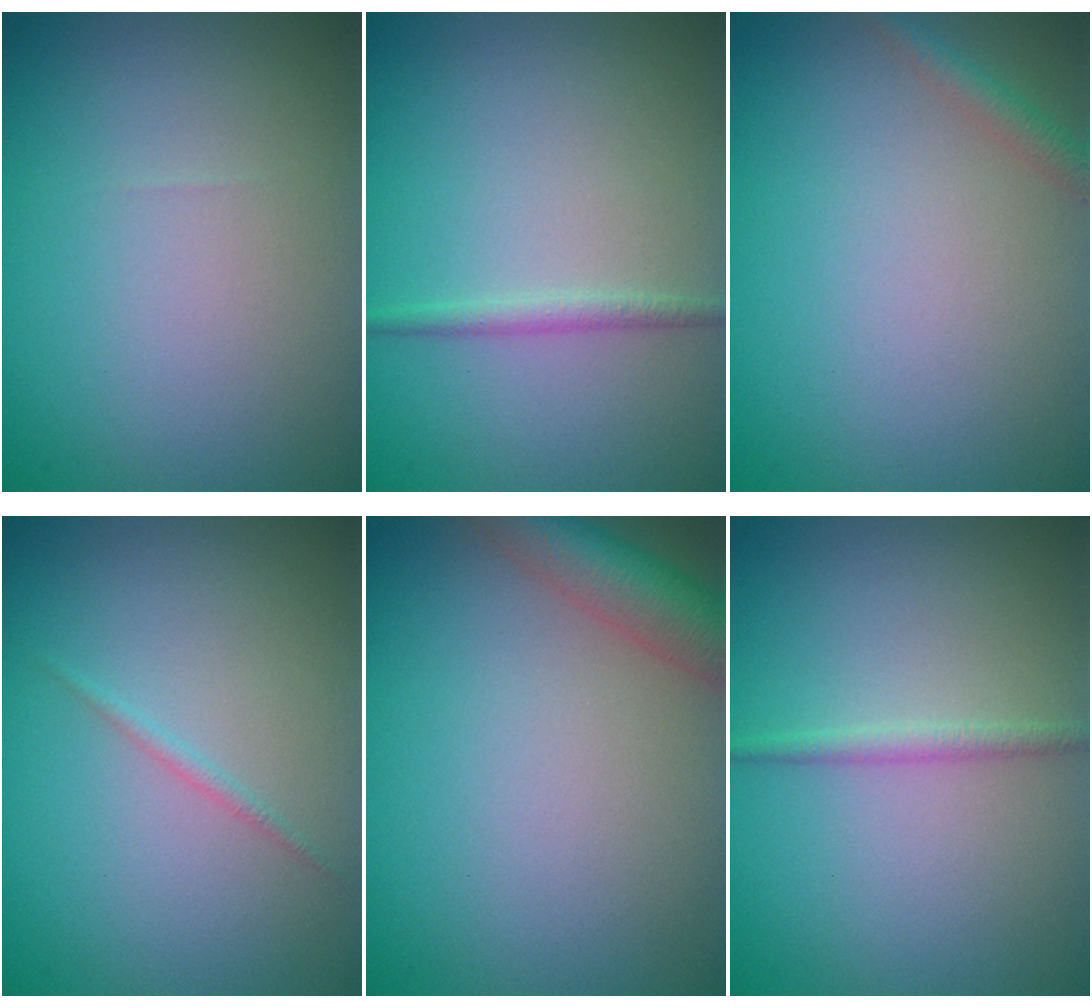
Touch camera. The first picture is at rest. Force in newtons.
{"total": 1.1, "press": 1.1, "slide": 0.1}
{"total": 1.4, "press": 1.4, "slide": 0.1}
{"total": 0.6, "press": 0.6, "slide": 0.0}
{"total": 4.6, "press": 4.6, "slide": 0.3}
{"total": 1.2, "press": 1.2, "slide": 0.1}